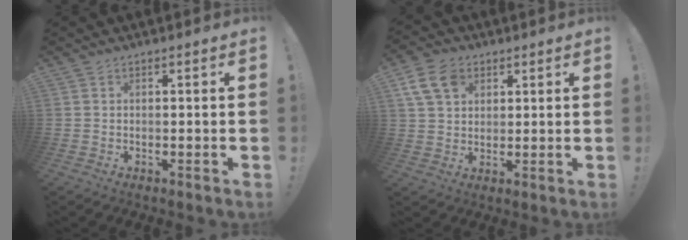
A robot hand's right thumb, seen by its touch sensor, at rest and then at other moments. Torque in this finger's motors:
{"motor_torque": [0.04, 0.04, 0.62, 0.20, 0.00]}